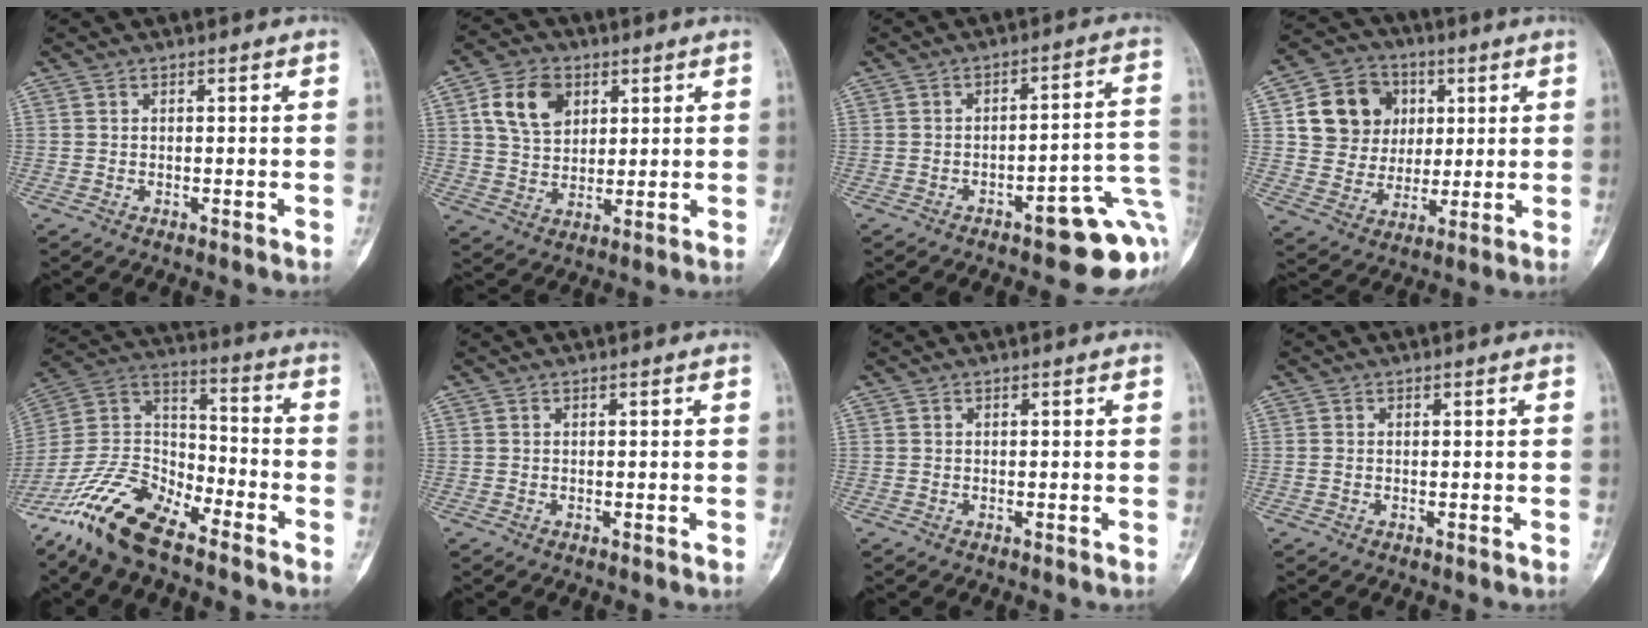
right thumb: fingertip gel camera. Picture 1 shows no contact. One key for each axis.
{"total": 10.0, "fx": 3.7, "fy": 7.0, "fz": 6.0, "tx": -0.087, "ty": -0.007, "tz": 0.069}
{"total": 14.9, "fx": -5.7, "fy": 5.2, "fz": 12.7, "tx": -0.091, "ty": 0.046, "tz": -0.060}
{"total": 13.7, "fx": 3.7, "fy": 12.1, "fz": 5.3, "tx": -0.054, "ty": 0.000, "tz": 0.069}
{"total": 17.2, "fx": -12.6, "fy": 6.5, "fz": 9.6, "tx": -0.181, "ty": 0.071, "tz": -0.245}
{"total": 0.0}
{"total": 0.0}
{"total": 0.6, "fx": 0.0, "fy": 0.4, "fz": 0.4, "tx": -0.015, "ty": 0.002, "tz": 0.003}